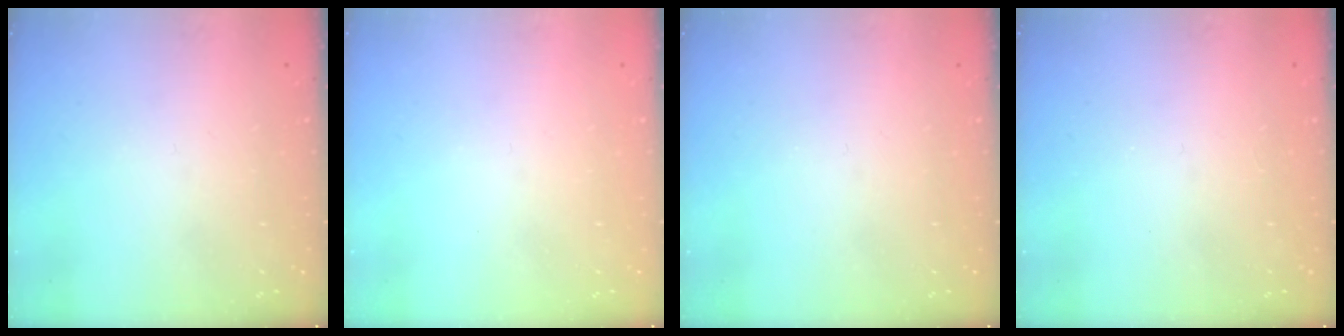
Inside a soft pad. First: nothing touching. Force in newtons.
{"total": 0.0}
{"total": 0.0}
{"total": 2.6, "press": 2.6, "slide": 0.4}